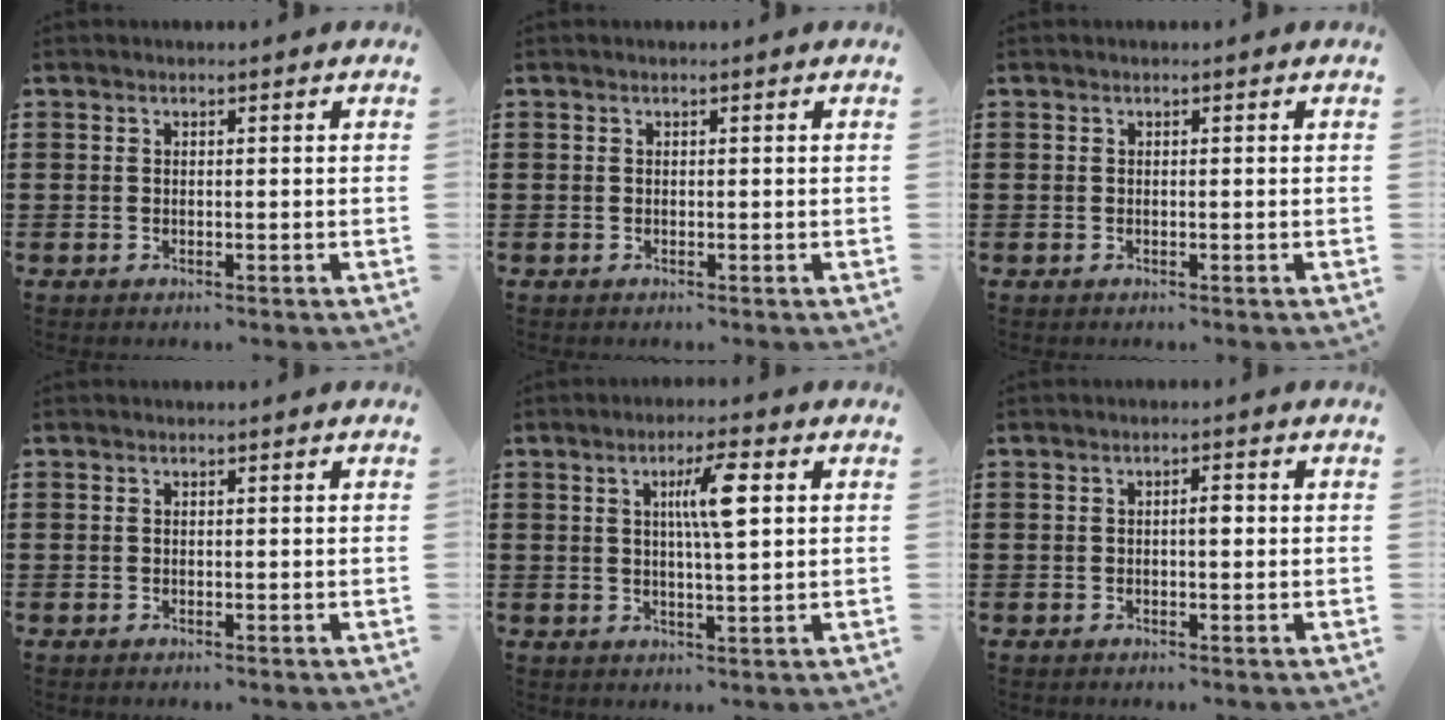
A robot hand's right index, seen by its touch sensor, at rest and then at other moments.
{"total": 0.0}
{"total": 0.0}
{"total": 0.0}
{"total": 6.3, "force": [1.8, 0.8, 6.0], "torque": [-0.111, 0.005, 0.022]}
{"total": 1.8, "force": [0.0, 0.5, 1.7], "torque": [-0.032, 0.002, -0.002]}